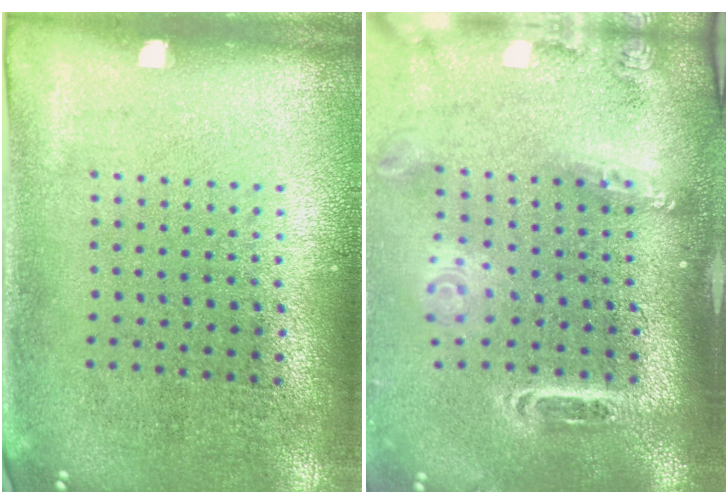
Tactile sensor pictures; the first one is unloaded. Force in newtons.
{"total": 2.6, "press": 1.9, "slide": 1.8}